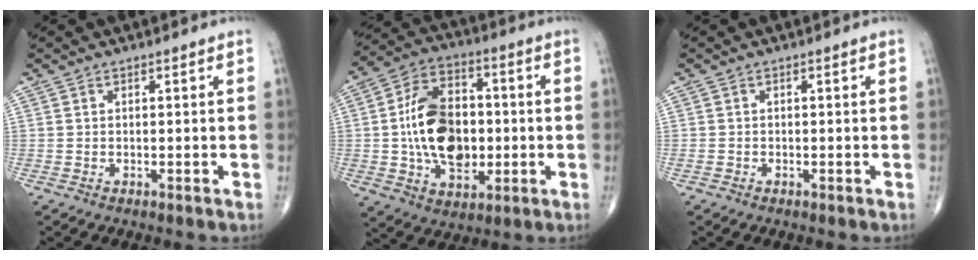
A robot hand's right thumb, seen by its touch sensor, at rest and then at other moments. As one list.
[{"total": 17.1, "force": [-0.7, 11.4, 12.8], "torque": [-0.197, 0.017, -0.008]}, {"total": 0.5, "force": [-0.3, 0.4, 0.1], "torque": [-0.005, 0.002, -0.007]}]